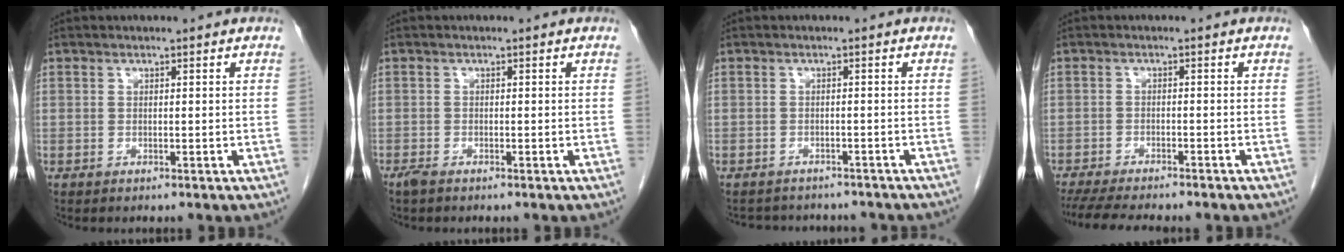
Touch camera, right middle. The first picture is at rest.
{"total": 1.1, "force": [-0.9, 0.2, 0.6], "torque": [-0.019, -0.004, -0.017]}
{"total": 8.1, "force": [-7.4, 2.8, 1.7], "torque": [-0.028, 0.008, -0.083]}
{"total": 10.8, "force": [-9.3, 1.6, 5.3], "torque": [-0.078, -0.011, -0.133]}